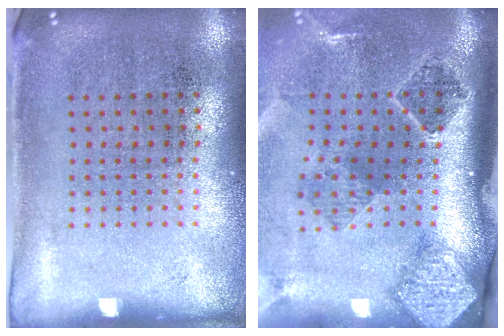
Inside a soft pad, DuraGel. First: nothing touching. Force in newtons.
{"total": 2.9, "press": 1.9, "slide": 2.1}